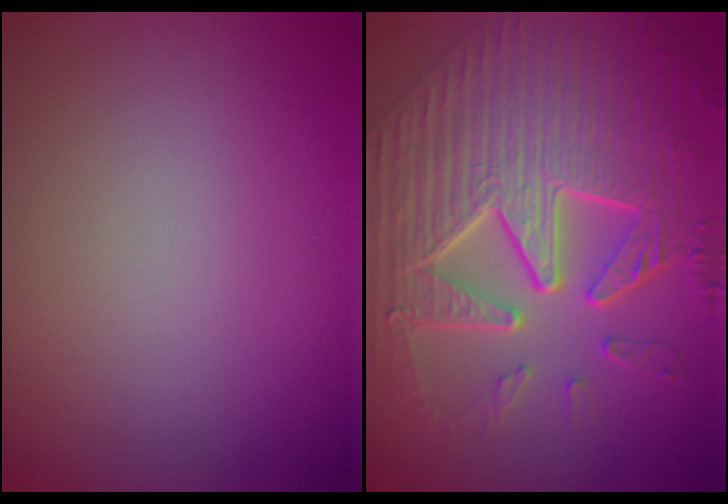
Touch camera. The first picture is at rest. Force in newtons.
{"total": 11.0, "press": 7.6, "slide": 7.9}